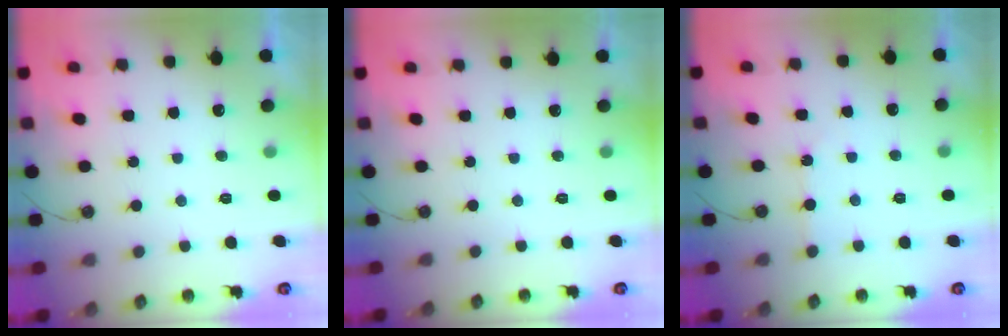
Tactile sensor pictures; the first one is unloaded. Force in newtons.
{"total": 0.0}
{"total": 1.5, "press": 1.5, "slide": 0.3}